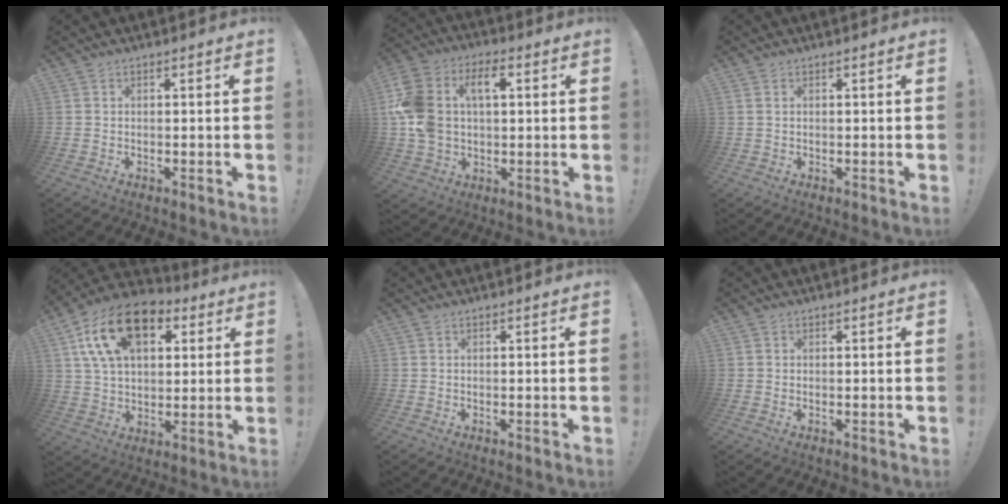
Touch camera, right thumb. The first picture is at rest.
{"total": 15.5, "force": [3.3, 10.6, 10.8], "torque": [-0.228, 0.002, 0.059]}
{"total": 0.7, "force": [0.4, 0.2, 0.5], "torque": [-0.014, 0.000, 0.009]}
{"total": 19.4, "force": [8.4, 12.0, 12.8], "torque": [-0.218, -0.026, 0.153]}
{"total": 0.0}
{"total": 0.0}